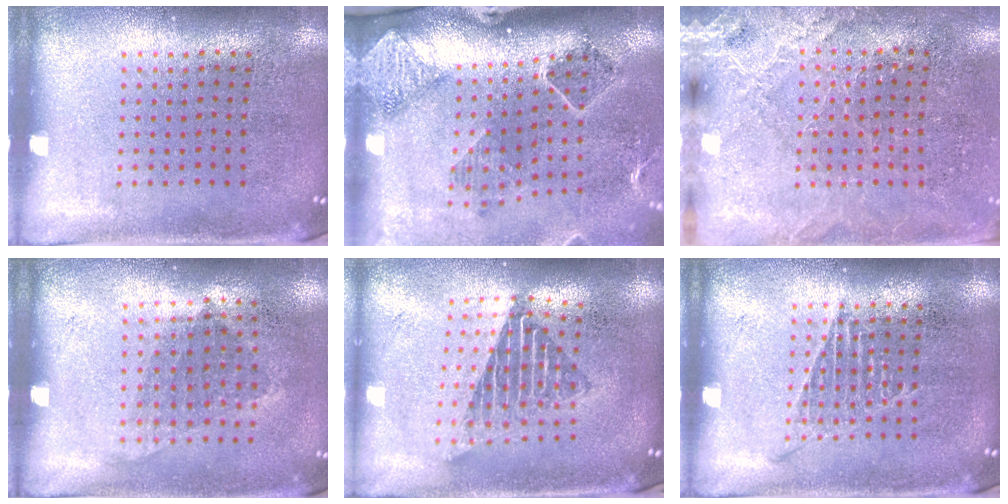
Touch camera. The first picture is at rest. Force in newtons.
{"total": 1.7, "press": 1.6, "slide": 0.4}
{"total": 2.6, "press": 2.6, "slide": 0.5}
{"total": 0.9, "press": 0.7, "slide": 0.6}
{"total": 1.7, "press": 1.4, "slide": 1.0}
{"total": 1.0, "press": 1.0, "slide": 0.2}